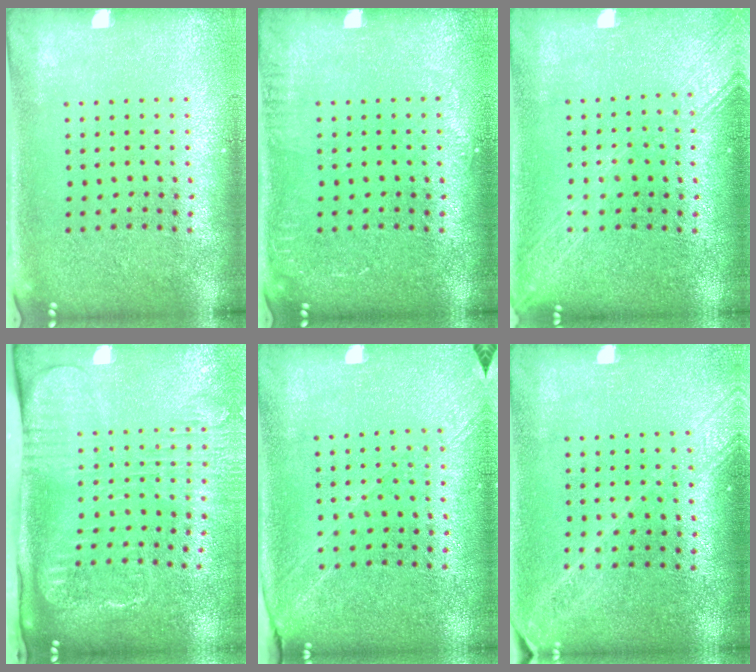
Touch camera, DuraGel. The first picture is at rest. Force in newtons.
{"total": 1.0, "press": 0.9, "slide": 0.1}
{"total": 1.7, "press": 1.7, "slide": 0.2}
{"total": 2.6, "press": 2.0, "slide": 1.7}
{"total": 1.3, "press": 1.2, "slide": 0.5}
{"total": 1.7, "press": 1.4, "slide": 0.9}